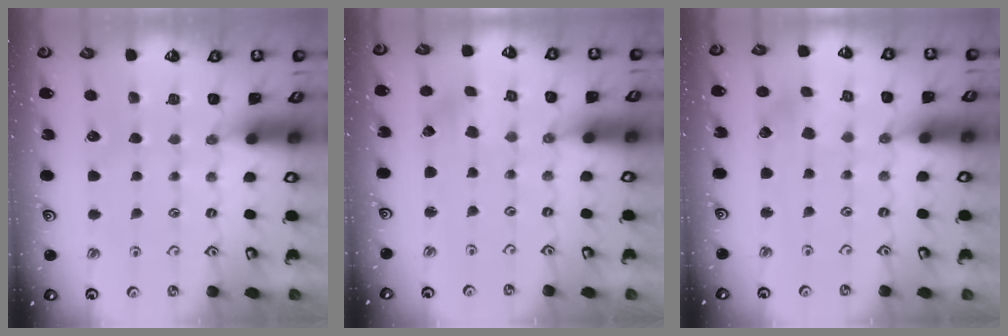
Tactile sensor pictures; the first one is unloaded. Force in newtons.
{"total": 0.5, "press": 0.5, "slide": 0.1}
{"total": 3.3, "press": 3.3, "slide": 0.3}